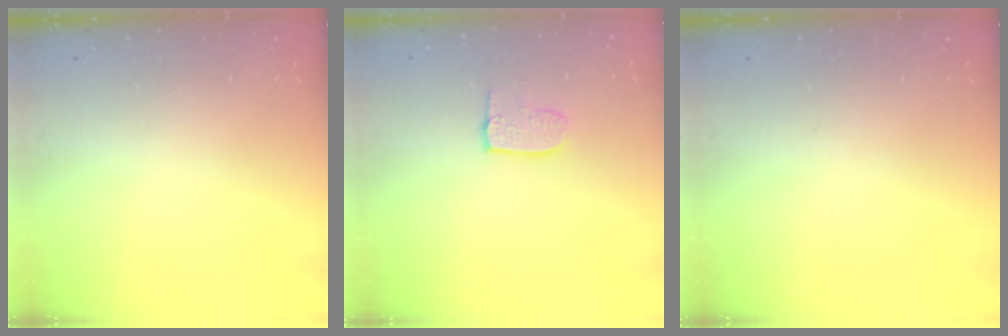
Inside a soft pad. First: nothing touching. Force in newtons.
{"total": 7.7, "press": 7.7, "slide": 0.6}
{"total": 0.0}